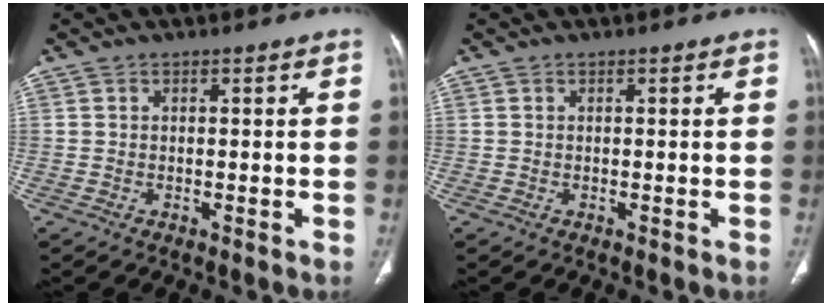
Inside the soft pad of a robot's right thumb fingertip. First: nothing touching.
{"total": 0.0}